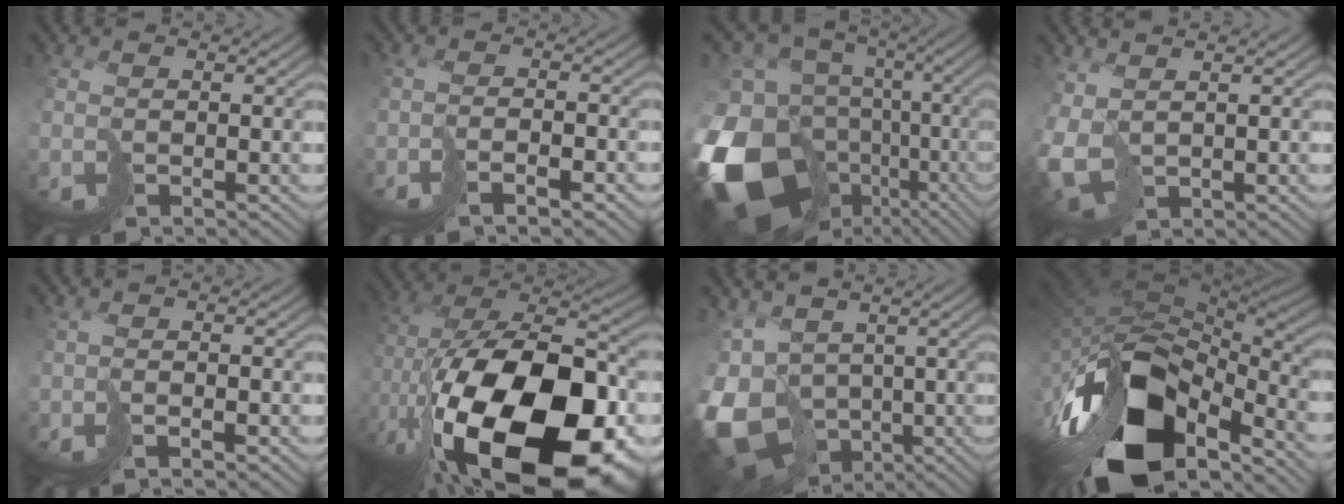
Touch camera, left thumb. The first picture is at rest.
{"total": 2.7, "force": [-1.9, 0.4, 1.8], "torque": [-0.026, 0.004, -0.034]}
{"total": 19.0, "force": [-6.6, 14.0, 11.0], "torque": [-0.299, -0.024, -0.096]}
{"total": 5.5, "force": [0.6, 3.6, 4.1], "torque": [-0.128, -0.022, 0.029]}
{"total": 1.0, "force": [-0.5, 0.0, 0.9], "torque": [-0.012, 0.003, -0.008]}
{"total": 21.8, "force": [-7.8, 11.5, 16.8], "torque": [-0.337, -0.049, -0.090]}
{"total": 13.0, "force": [-3.0, 9.6, 8.3], "torque": [-0.236, -0.032, -0.037]}
{"total": 17.1, "force": [-8.0, 9.4, 12.0], "torque": [-0.260, -0.035, -0.124]}